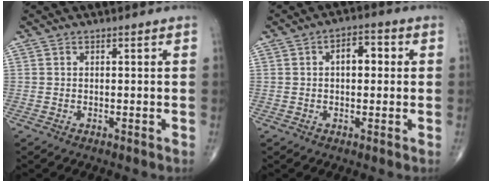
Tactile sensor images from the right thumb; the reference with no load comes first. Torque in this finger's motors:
{"motor_torque": [0.24, 1.49, 0.53, -0.17, 0.03]}